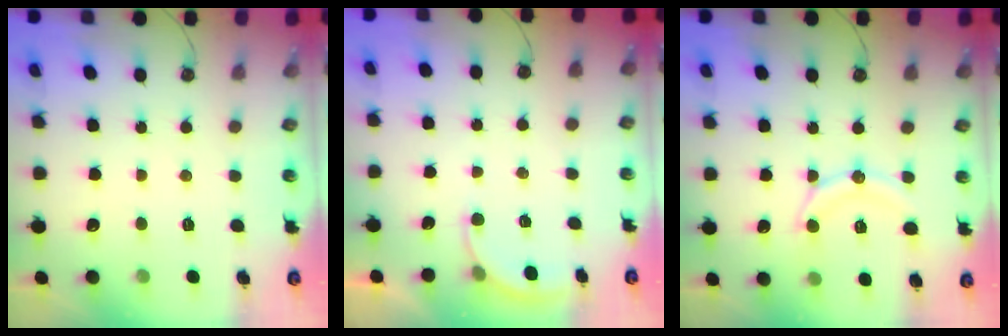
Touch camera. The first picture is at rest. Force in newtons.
{"total": 4.3, "press": 4.3, "slide": 0.4}
{"total": 12.8, "press": 12.7, "slide": 1.4}